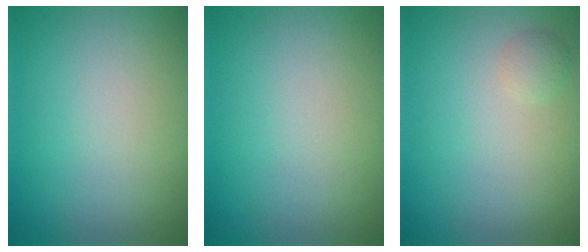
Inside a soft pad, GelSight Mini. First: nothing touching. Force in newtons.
{"total": 0.0}
{"total": 1.0, "press": 1.0, "slide": 0.1}